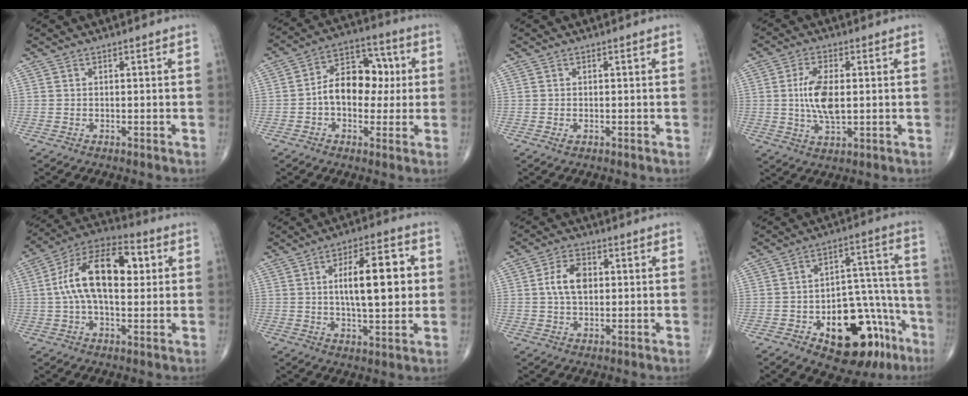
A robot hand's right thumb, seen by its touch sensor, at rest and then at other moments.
{"total": 12.4, "force": [0.0, 8.5, 9.0], "torque": [-0.107, 0.035, -0.009]}
{"total": 0.9, "force": [-0.3, 0.5, 0.6], "torque": [-0.013, 0.001, -0.002]}
{"total": 8.6, "force": [0.5, 3.9, 7.6], "torque": [-0.154, -0.007, 0.011]}
{"total": 17.3, "force": [2.5, 9.0, 14.5], "torque": [-0.249, 0.030, 0.035]}
{"total": 14.6, "force": [1.9, 5.6, 13.4], "torque": [-0.186, 0.006, 0.027]}
{"total": 6.7, "force": [1.0, 4.1, 5.2], "torque": [-0.090, 0.008, 0.014]}
{"total": 21.0, "force": [-10.0, 11.1, 14.8], "torque": [-0.154, 0.084, -0.130]}